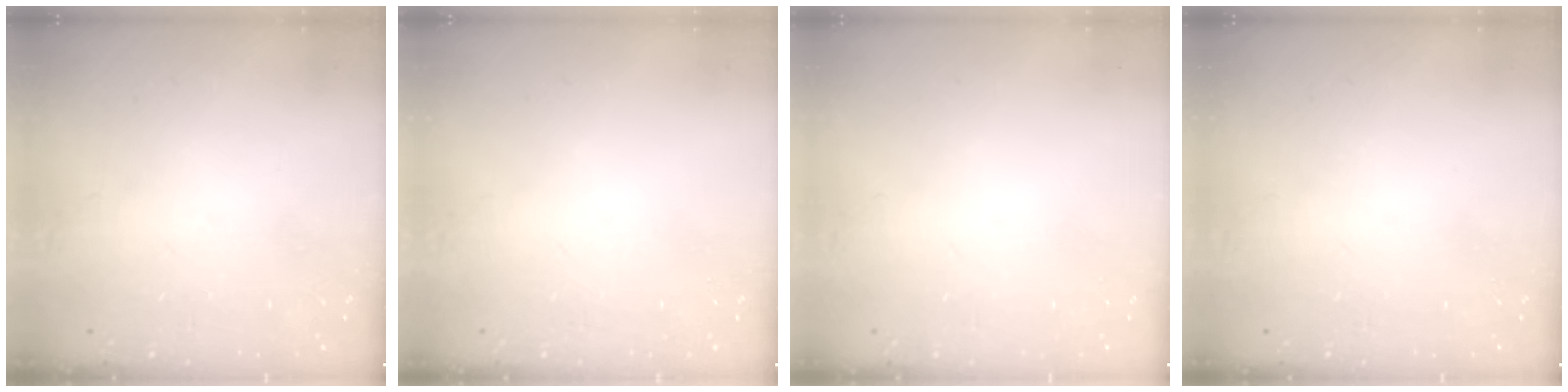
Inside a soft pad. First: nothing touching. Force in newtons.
{"total": 0.0}
{"total": 0.0}
{"total": 0.0}